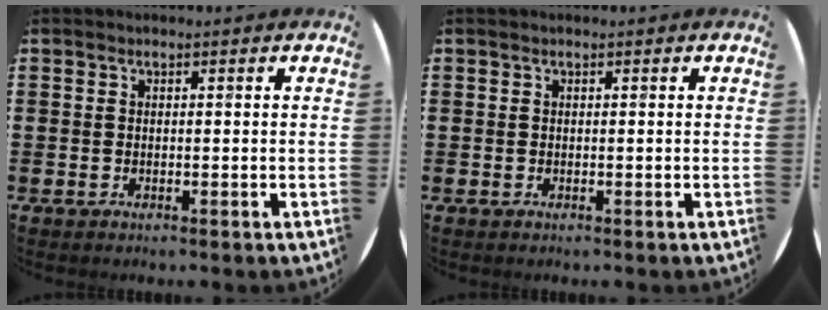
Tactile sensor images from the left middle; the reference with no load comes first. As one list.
[{"total": 0.0}]